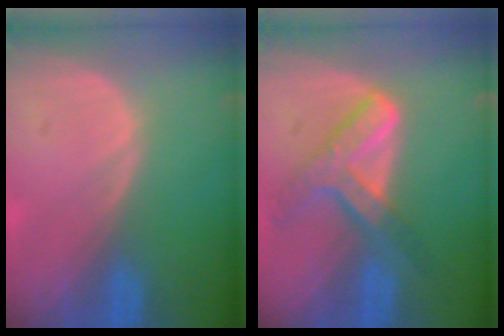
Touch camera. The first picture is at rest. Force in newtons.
{"total": 7.3, "press": 6.2, "slide": 3.9}